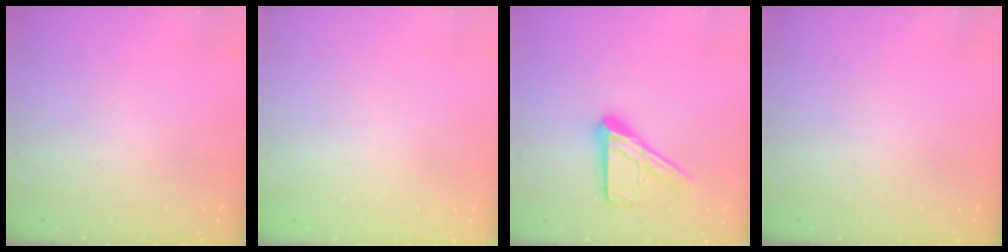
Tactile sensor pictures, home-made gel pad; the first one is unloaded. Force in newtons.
{"total": 0.9, "press": 0.9, "slide": 0.0}
{"total": 15.7, "press": 15.7, "slide": 1.5}
{"total": 0.0}